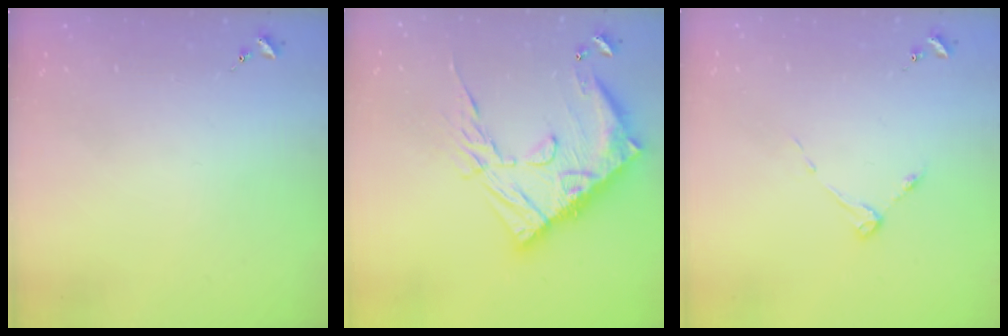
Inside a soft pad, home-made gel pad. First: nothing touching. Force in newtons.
{"total": 22.5, "press": 22.4, "slide": 2.1}
{"total": 3.7, "press": 3.7, "slide": 0.5}